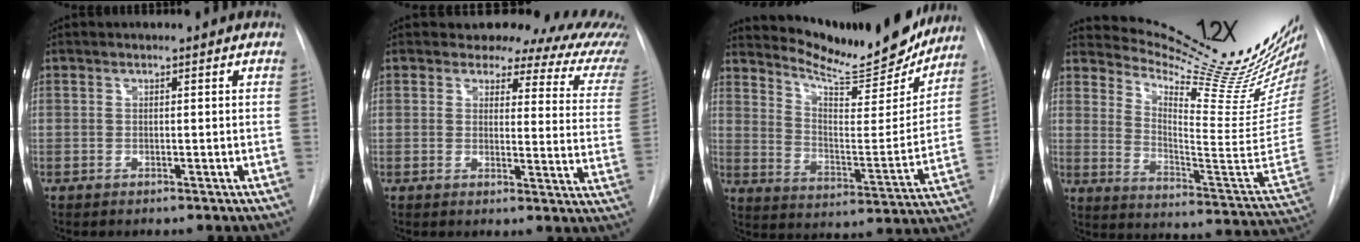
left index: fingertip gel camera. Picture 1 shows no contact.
{"total": 16.9, "force": [15.8, 5.0, 3.3], "torque": [-0.002, -0.084, 0.137]}
{"total": 19.9, "force": [18.5, 2.6, 7.1], "torque": [-0.107, -0.054, 0.261]}
{"total": 25.6, "force": [22.9, 0.3, 11.6], "torque": [-0.170, -0.138, 0.302]}